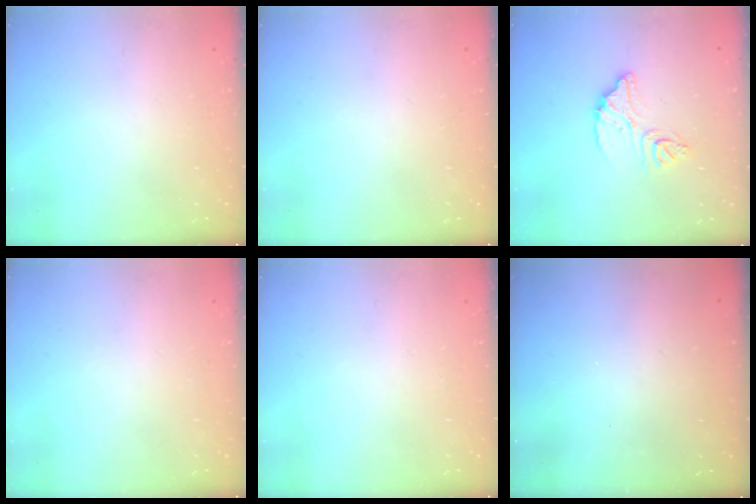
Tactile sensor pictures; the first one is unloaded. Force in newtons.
{"total": 0.0}
{"total": 11.7, "press": 11.7, "slide": 1.0}
{"total": 0.0}
{"total": 0.0}
{"total": 3.0, "press": 3.0, "slide": 0.1}